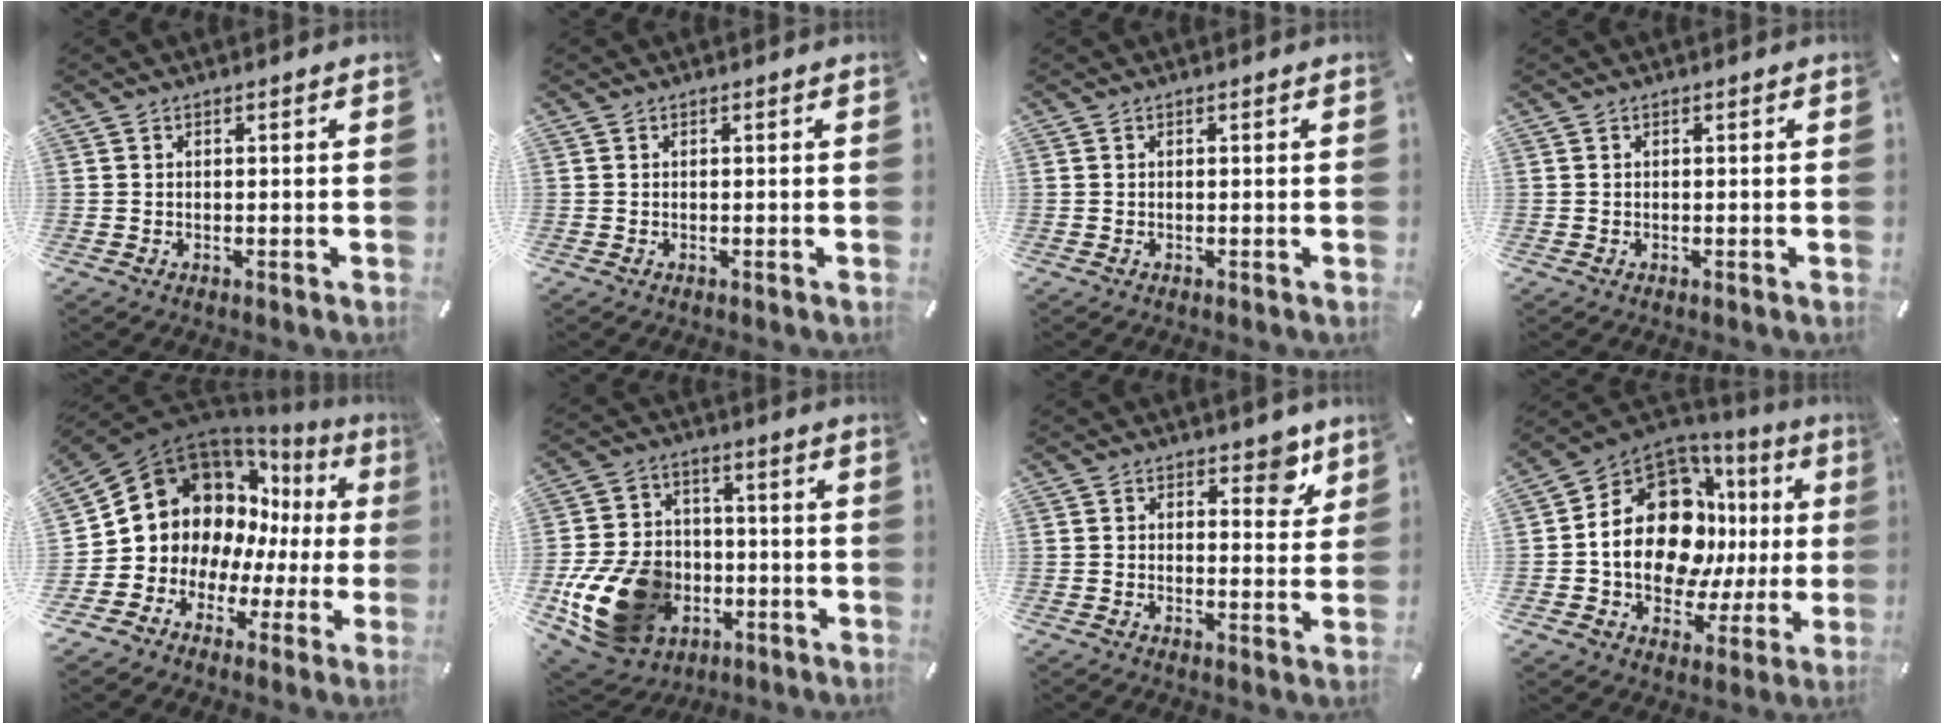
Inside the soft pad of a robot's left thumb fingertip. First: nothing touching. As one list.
[{"total": 0.0}, {"total": 0.0}, {"total": 0.0}, {"total": 14.6, "force": [5.1, 12.5, 5.6], "torque": [-0.096, -0.059, 0.109]}, {"total": 18.9, "force": [-6.0, 14.3, 10.8], "torque": [-0.201, 0.029, -0.089]}, {"total": 6.1, "force": [3.7, 3.6, 3.2], "torque": [-0.017, -0.018, 0.057]}, {"total": 19.7, "force": [2.9, 14.0, 13.6], "torque": [-0.243, -0.025, 0.051]}]